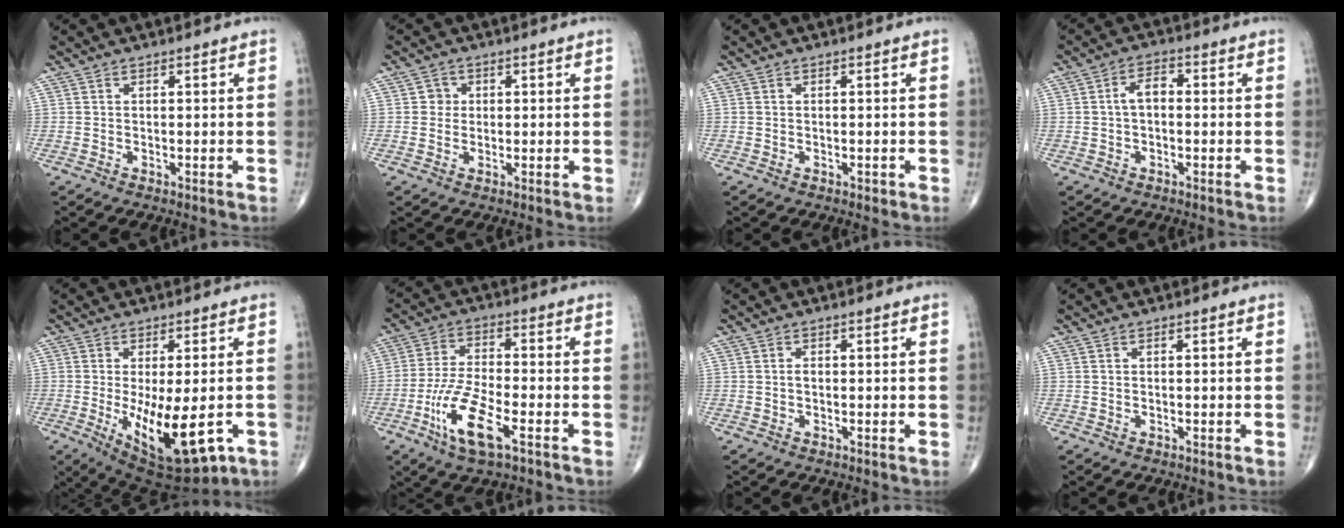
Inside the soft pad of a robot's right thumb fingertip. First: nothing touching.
{"total": 2.1, "force": [0.2, 2.1, 0.5], "torque": [0.006, 0.005, -0.002]}
{"total": 0.5, "force": [-0.3, 0.3, 0.3], "torque": [-0.003, 0.000, -0.005]}
{"total": 3.9, "force": [-0.2, 2.3, 3.1], "torque": [-0.049, 0.018, -0.012]}
{"total": 15.4, "force": [-4.1, 5.8, 13.7], "torque": [-0.216, -0.020, -0.040]}
{"total": 11.4, "force": [-5.1, 3.7, 9.5], "torque": [-0.196, 0.015, -0.095]}
{"total": 0.8, "force": [-0.1, 0.5, 0.5], "torque": [-0.009, 0.001, -0.003]}
{"total": 0.0}